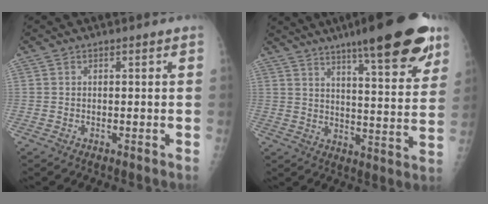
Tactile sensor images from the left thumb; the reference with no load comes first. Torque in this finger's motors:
{"motor_torque": [3.88, 1.13, 1.56, -1.22, 0.10]}